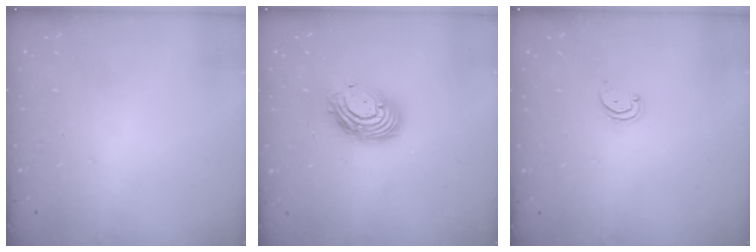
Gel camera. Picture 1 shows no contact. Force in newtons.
{"total": 12.1, "press": 12.0, "slide": 1.1}
{"total": 1.8, "press": 1.7, "slide": 0.2}